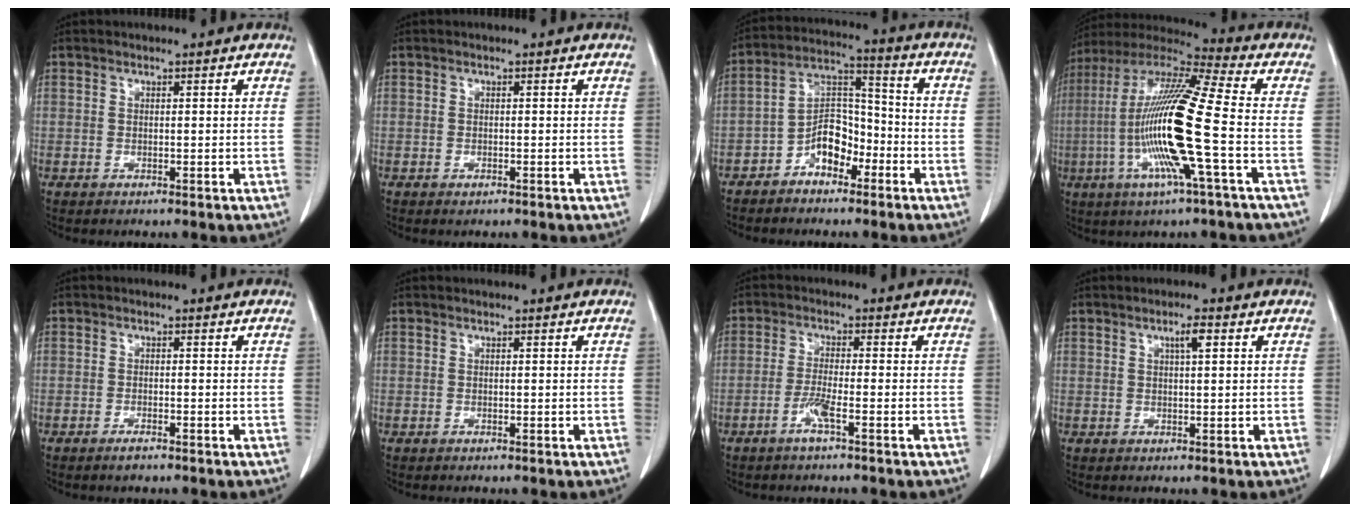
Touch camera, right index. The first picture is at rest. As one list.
[{"total": 0.5, "force": [-0.3, 0.3, 0.3], "torque": [-0.007, -0.001, -0.003]}, {"total": 7.6, "force": [-4.1, 4.4, 4.7], "torque": [-0.088, 0.028, -0.076]}, {"total": 18.7, "force": [-3.8, 0.1, 18.3], "torque": [-0.372, -0.010, -0.085]}, {"total": 1.4, "force": [-1.1, 0.3, 0.8], "torque": [-0.017, -0.001, -0.018]}, {"total": 0.0}, {"total": 3.5, "force": [-1.9, -0.2, 3.0], "torque": [-0.062, -0.004, -0.040]}, {"total": 2.3, "force": [1.0, 0.2, 2.1], "torque": [-0.038, 0.002, 0.016]}]